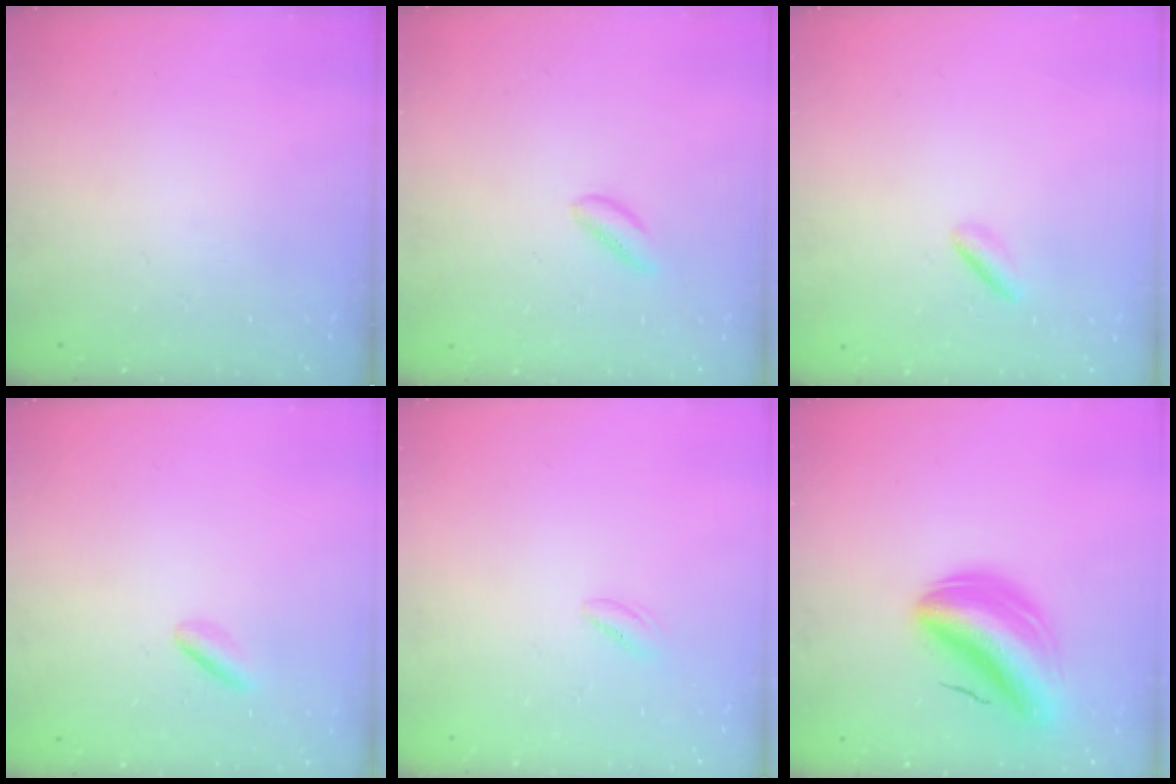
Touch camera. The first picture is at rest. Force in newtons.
{"total": 1.3, "press": 1.2, "slide": 0.4}
{"total": 1.6, "press": 1.5, "slide": 0.6}
{"total": 0.8, "press": 0.5, "slide": 0.6}
{"total": 1.0, "press": 0.9, "slide": 0.5}
{"total": 12.7, "press": 12.1, "slide": 3.7}